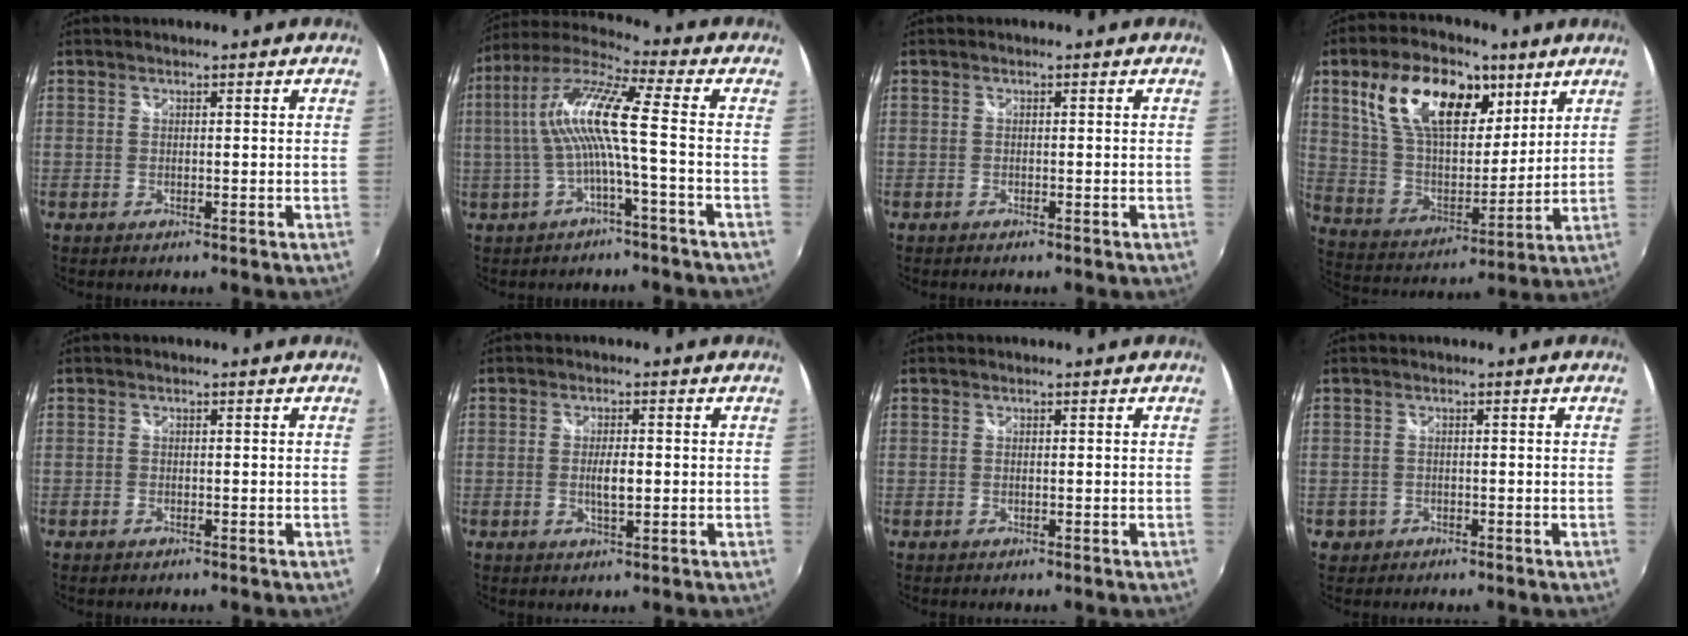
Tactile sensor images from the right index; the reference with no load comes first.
{"total": 11.4, "force": [-1.3, -0.1, 11.4], "torque": [-0.218, 0.013, -0.022]}
{"total": 0.7, "force": [-0.6, 0.2, 0.3], "torque": [-0.007, -0.002, -0.011]}
{"total": 21.4, "force": [10.5, 11.6, 14.6], "torque": [-0.279, 0.026, 0.193]}
{"total": 0.7, "force": [-0.4, 0.5, 0.2], "torque": [-0.005, -0.001, -0.007]}
{"total": 3.5, "force": [-0.3, 1.1, 3.3], "torque": [-0.059, -0.004, -0.004]}
{"total": 0.0}
{"total": 2.1, "force": [-0.6, 2.0, 0.4], "torque": [-0.012, 0.000, -0.007]}